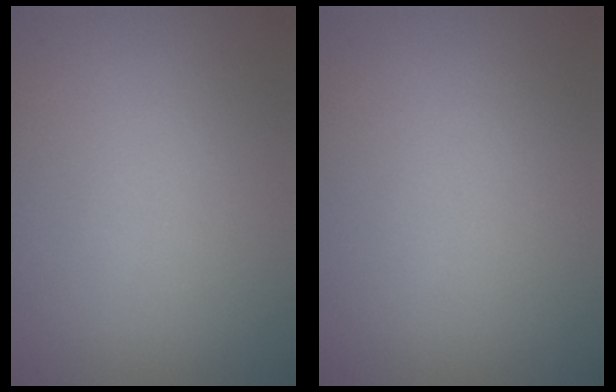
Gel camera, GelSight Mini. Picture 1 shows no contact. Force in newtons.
{"total": 0.0}